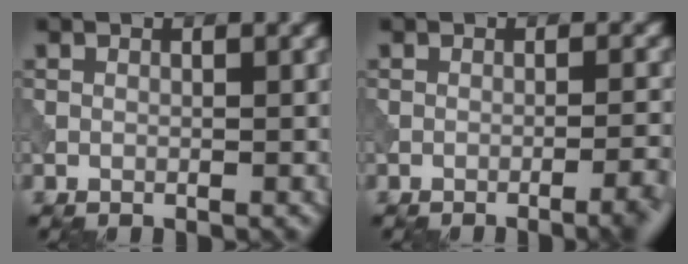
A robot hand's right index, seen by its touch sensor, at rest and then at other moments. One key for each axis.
{"total": 3.6, "fx": -2.0, "fy": 0.8, "fz": 2.9, "tx": -0.029, "ty": 0.014, "tz": -0.034}